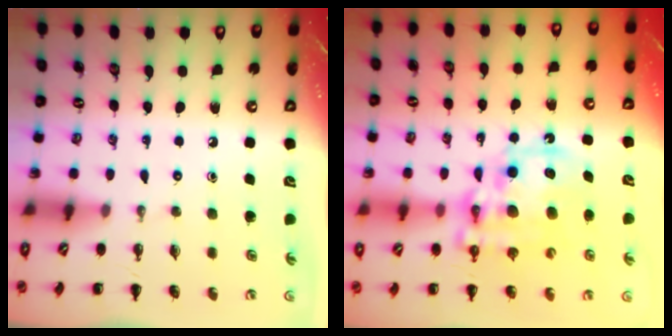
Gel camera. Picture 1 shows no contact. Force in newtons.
{"total": 15.7, "press": 15.3, "slide": 3.6}